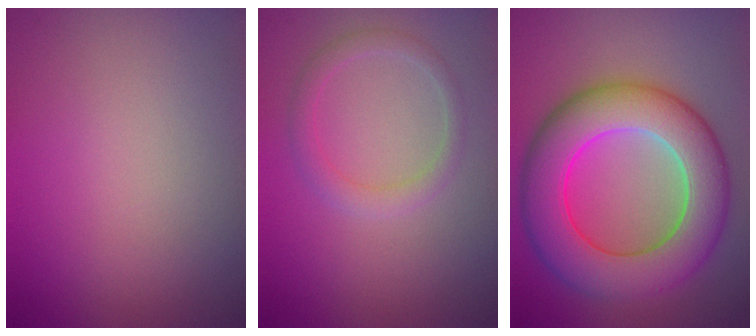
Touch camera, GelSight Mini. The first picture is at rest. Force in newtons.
{"total": 2.0, "press": 2.0, "slide": 0.3}
{"total": 10.6, "press": 10.6, "slide": 0.1}